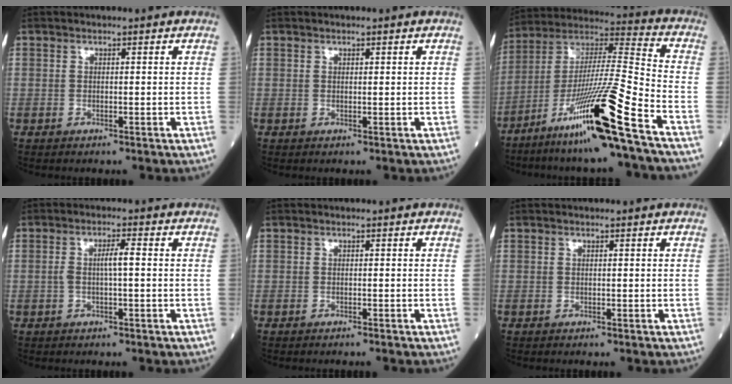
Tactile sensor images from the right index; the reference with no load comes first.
{"total": 0.0}
{"total": 19.6, "force": [-11.3, -1.5, 16.0], "torque": [-0.318, -0.032, -0.210]}
{"total": 3.1, "force": [0.0, 0.3, 3.1], "torque": [-0.060, 0.006, -0.001]}
{"total": 1.0, "force": [-0.9, -0.1, 0.3], "torque": [-0.005, 0.001, -0.014]}
{"total": 0.0}